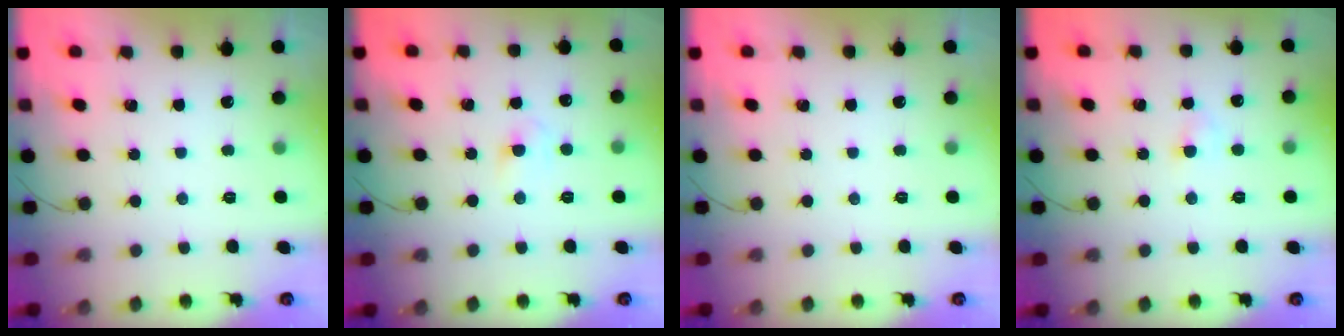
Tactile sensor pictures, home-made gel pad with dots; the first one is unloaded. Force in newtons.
{"total": 3.0, "press": 2.8, "slide": 1.3}
{"total": 0.0}
{"total": 2.5, "press": 2.3, "slide": 1.1}